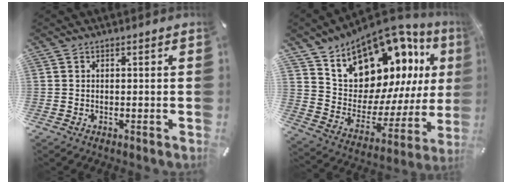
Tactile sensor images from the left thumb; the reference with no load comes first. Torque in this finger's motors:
{"motor_torque": [2.73, 2.28, 1.60, -1.16, 0.37]}